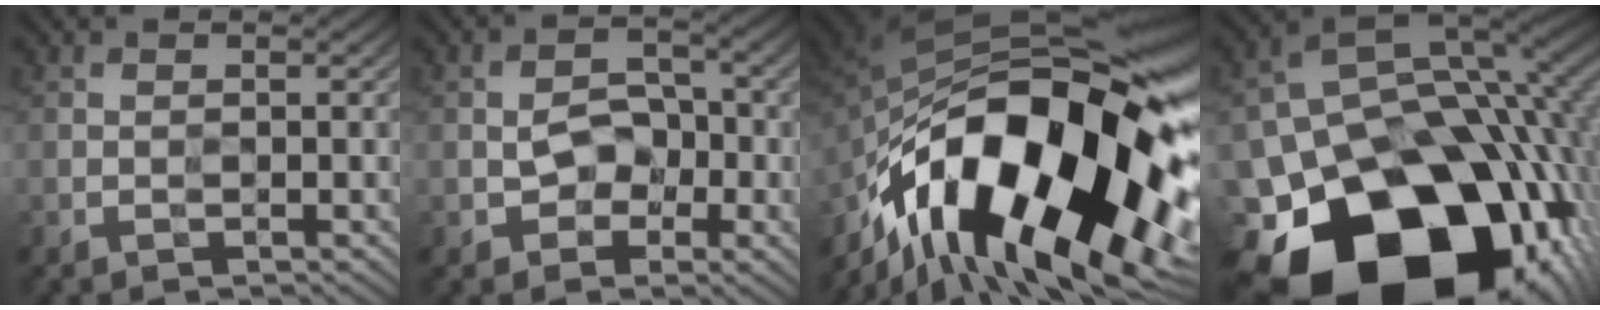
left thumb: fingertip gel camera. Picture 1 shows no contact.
{"total": 3.2, "force": [-0.9, 2.7, 1.5], "torque": [-0.004, 0.004, -0.018]}
{"total": 20.0, "force": [-7.4, 9.2, 16.2], "torque": [-0.297, -0.011, -0.130]}
{"total": 22.0, "force": [-9.2, 14.9, 13.3], "torque": [-0.268, -0.071, -0.105]}